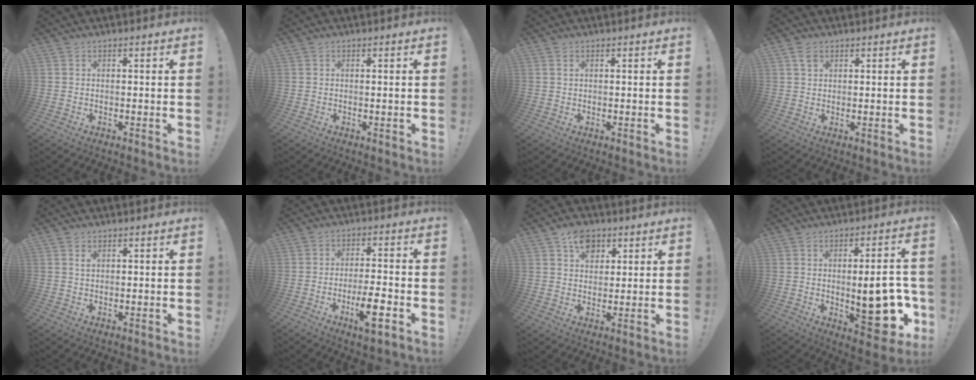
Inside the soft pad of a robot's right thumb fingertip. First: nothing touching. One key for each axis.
{"total": 0.5, "fx": 0.1, "fy": -0.1, "fz": 0.5, "tx": -0.006, "ty": -0.002, "tz": 0.000}
{"total": 0.8, "fx": 0.5, "fy": 0.4, "fz": 0.5, "tx": -0.010, "ty": 0.001, "tz": 0.009}
{"total": 2.7, "fx": 1.5, "fy": 1.8, "fz": 1.2, "tx": -0.018, "ty": -0.001, "tz": 0.028}
{"total": 1.3, "fx": 0.7, "fy": 0.9, "fz": 0.5, "tx": -0.004, "ty": -0.003, "tz": 0.013}
{"total": 9.4, "fx": -4.7, "fy": 2.4, "fz": 7.7, "tx": -0.134, "ty": 0.012, "tz": -0.084}
{"total": 7.5, "fx": 3.9, "fy": 5.5, "fz": 3.4, "tx": -0.047, "ty": -0.010, "tz": 0.073}
{"total": 18.9, "fx": -3.4, "fy": 7.4, "fz": 17.1, "tx": -0.203, "ty": 0.004, "tz": -0.041}